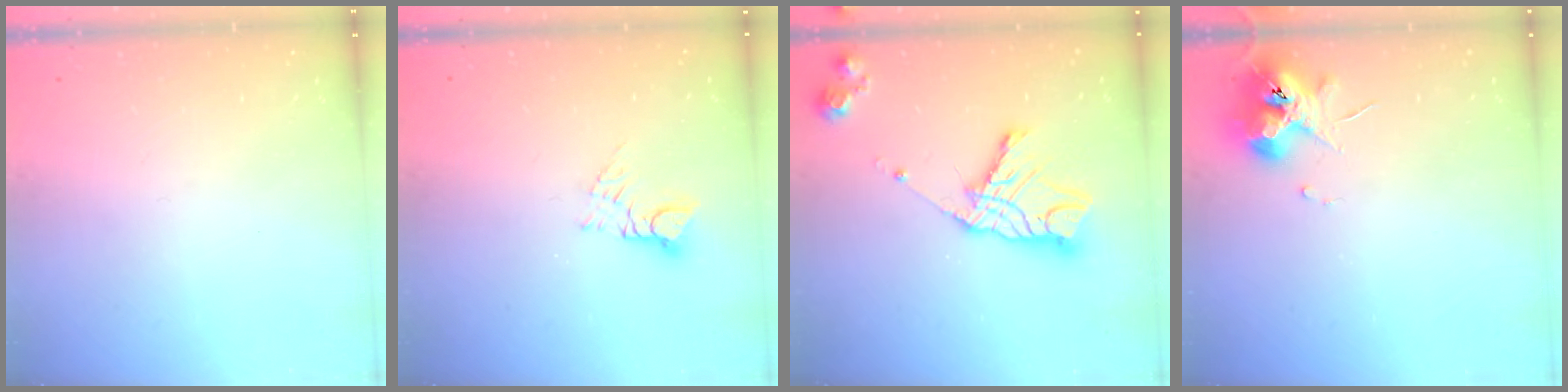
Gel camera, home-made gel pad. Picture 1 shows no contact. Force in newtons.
{"total": 5.2, "press": 5.2, "slide": 0.3}
{"total": 14.7, "press": 14.7, "slide": 1.2}
{"total": 9.8, "press": 9.7, "slide": 1.2}